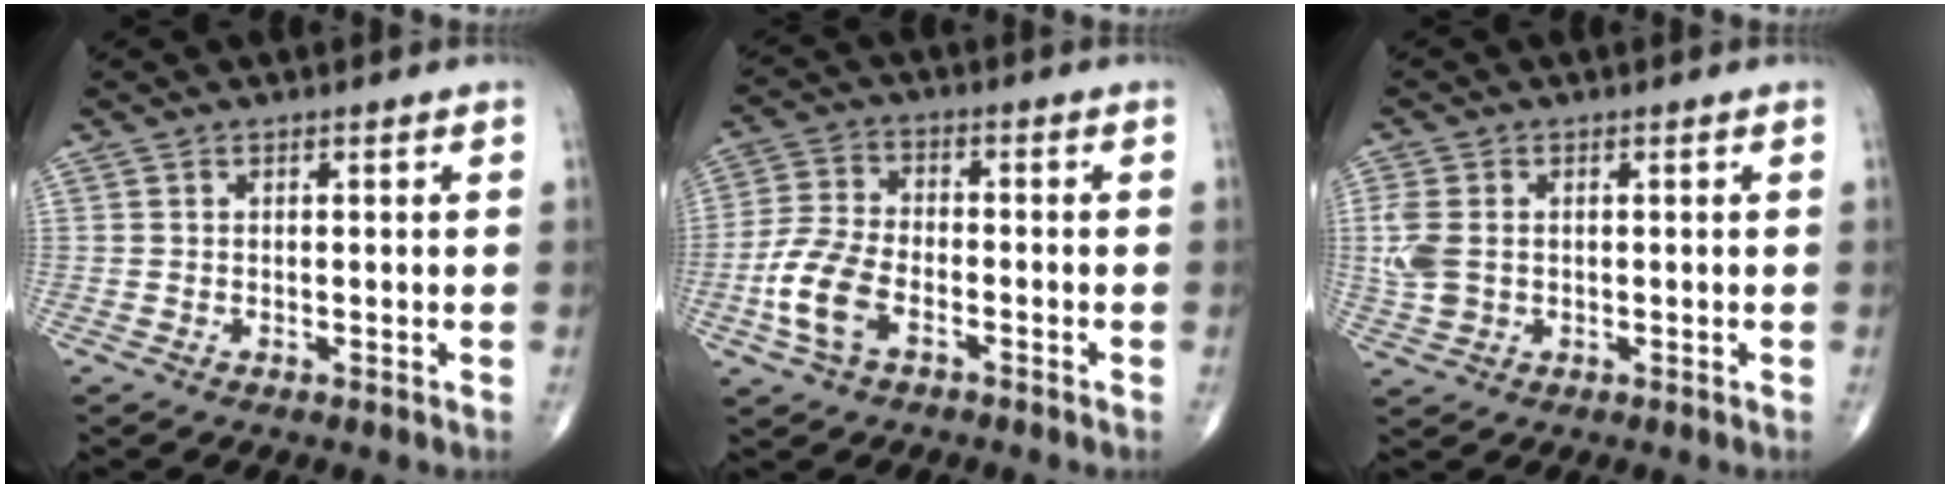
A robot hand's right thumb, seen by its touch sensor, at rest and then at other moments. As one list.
[{"total": 9.7, "force": [-3.8, 5.4, 7.1], "torque": [-0.157, 0.019, -0.078]}, {"total": 5.6, "force": [0.2, 3.9, 4.0], "torque": [-0.106, 0.001, 0.008]}]